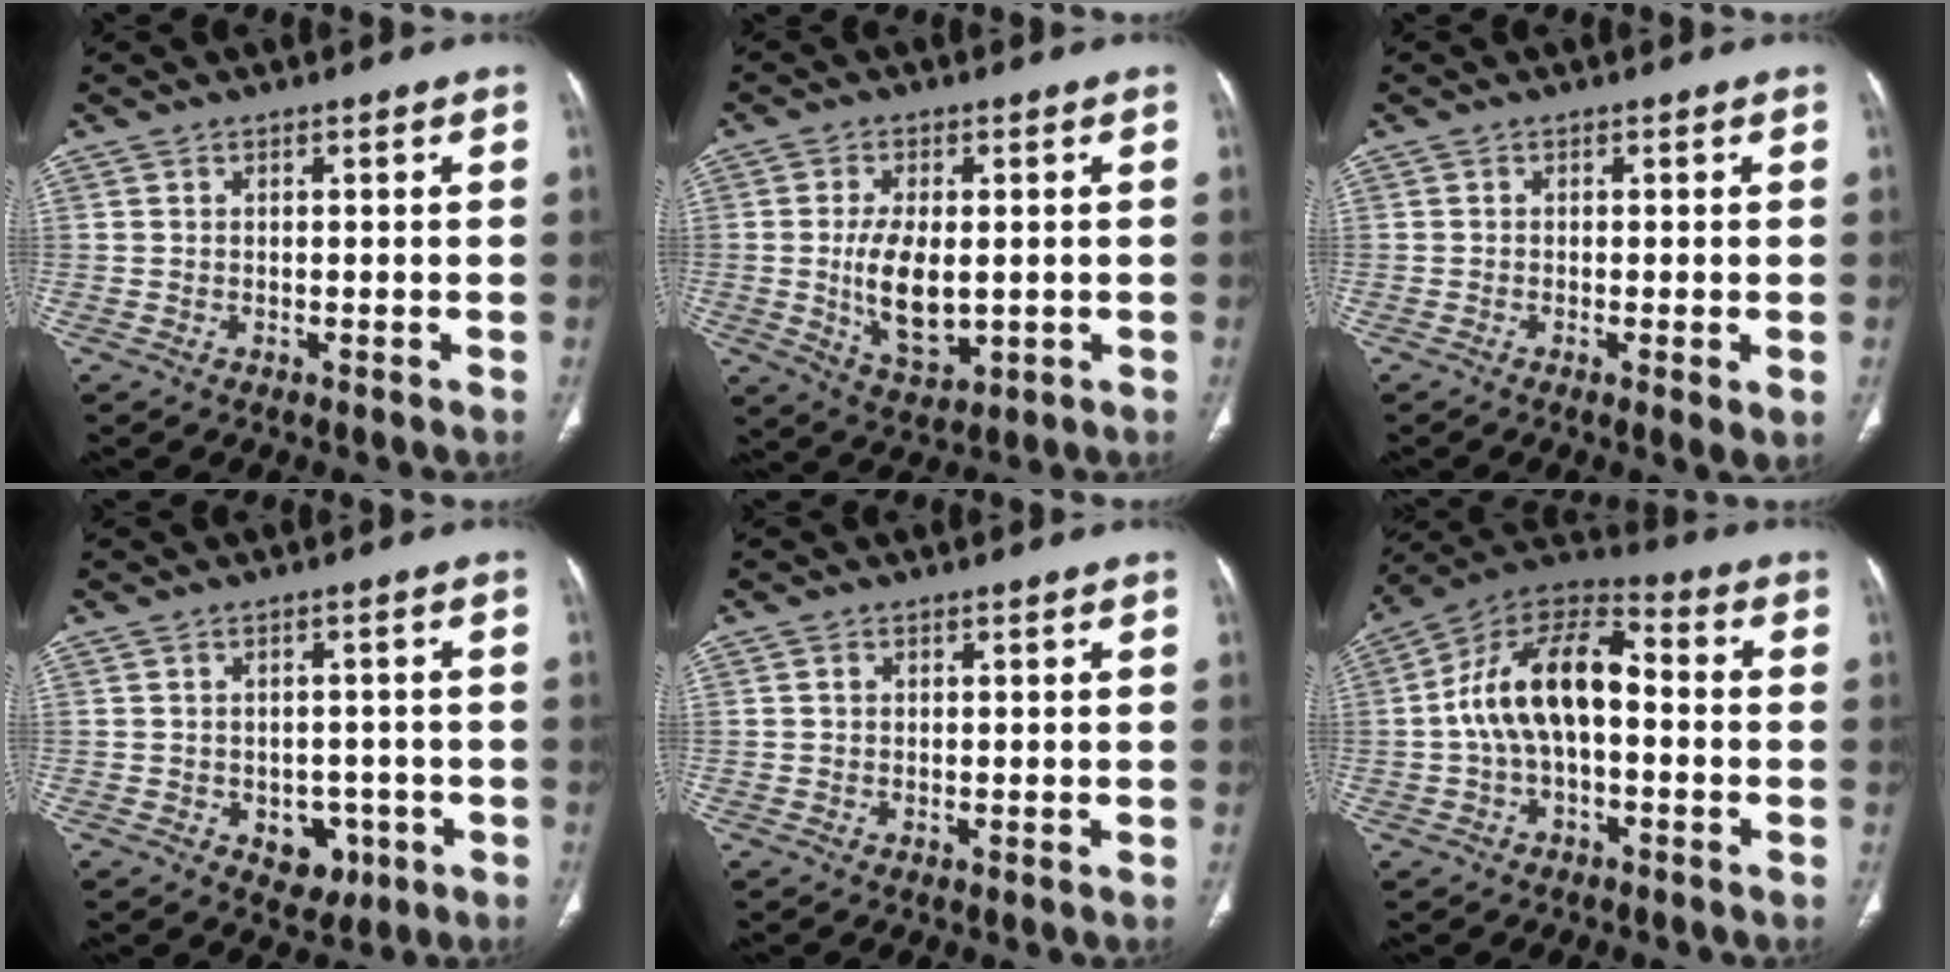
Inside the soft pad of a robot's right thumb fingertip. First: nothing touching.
{"total": 9.8, "force": [-0.5, 5.2, 8.3], "torque": [-0.144, -0.013, 0.003]}
{"total": 2.7, "force": [-0.6, 0.5, 2.6], "torque": [-0.053, -0.012, -0.013]}
{"total": 5.6, "force": [-2.0, 4.2, 3.0], "torque": [-0.014, 0.012, -0.016]}
{"total": 0.6, "force": [0.1, 0.5, 0.2], "torque": [-0.003, 0.001, 0.002]}
{"total": 15.0, "force": [-0.7, 8.1, 12.6], "torque": [-0.218, 0.046, -0.024]}